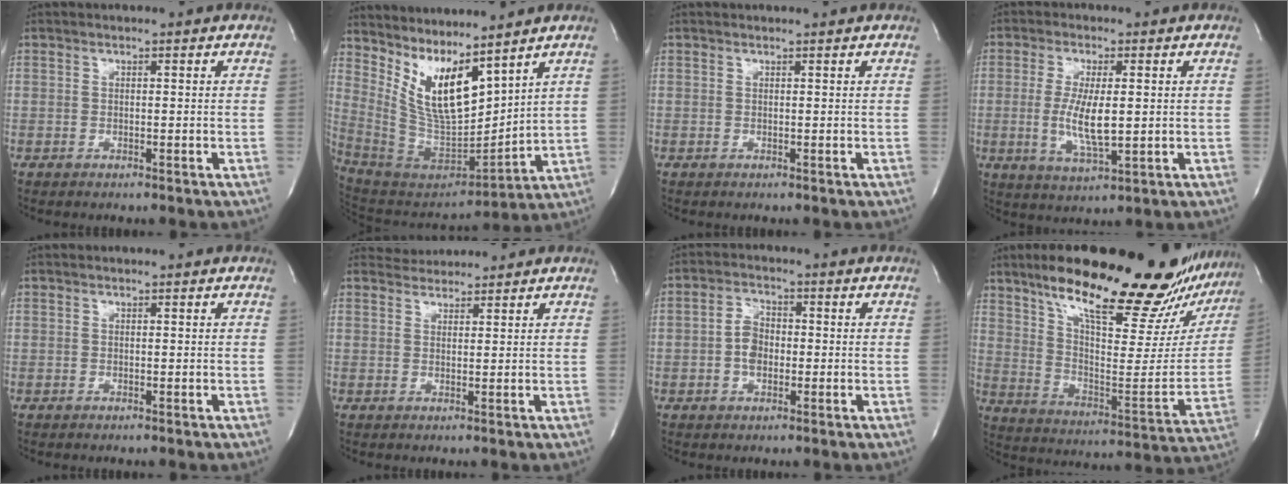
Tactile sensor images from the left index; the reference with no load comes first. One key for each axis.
{"total": 12.1, "fx": 7.7, "fy": 3.0, "fz": 8.8, "tx": -0.178, "ty": -0.015, "tz": 0.167}
{"total": 0.7, "fx": 0.7, "fy": -0.1, "fz": 0.0, "tx": -0.004, "ty": -0.003, "tz": 0.011}
{"total": 7.3, "fx": -0.2, "fy": 1.7, "fz": 7.1, "tx": -0.146, "ty": -0.013, "tz": -0.001}
{"total": 0.0}
{"total": 2.5, "fx": 2.4, "fy": 0.2, "fz": -0.6, "tx": 0.002, "ty": 0.014, "tz": 0.047}
{"total": 4.1, "fx": -0.7, "fy": 2.7, "fz": 3.0, "tx": -0.063, "ty": 0.010, "tz": -0.015}
{"total": 31.8, "fx": 23.9, "fy": 6.0, "fz": 20.1, "tx": -0.286, "ty": -0.036, "tz": 0.335}